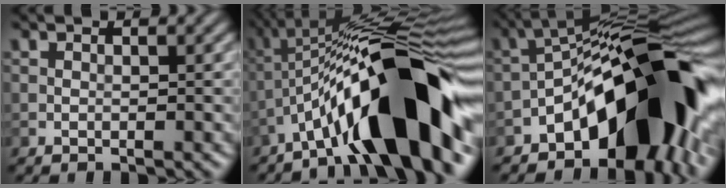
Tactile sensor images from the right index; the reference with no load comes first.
{"total": 14.8, "force": [-5.5, 3.8, 13.2], "torque": [-0.201, 0.023, -0.094]}
{"total": 14.5, "force": [-6.3, 6.1, 11.6], "torque": [-0.142, 0.025, -0.121]}